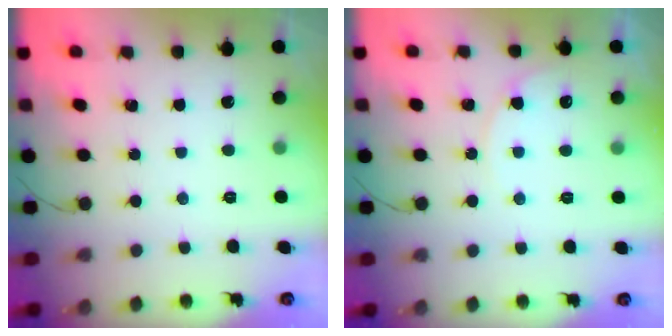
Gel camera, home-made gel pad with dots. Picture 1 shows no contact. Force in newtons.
{"total": 4.8, "press": 4.8, "slide": 0.5}